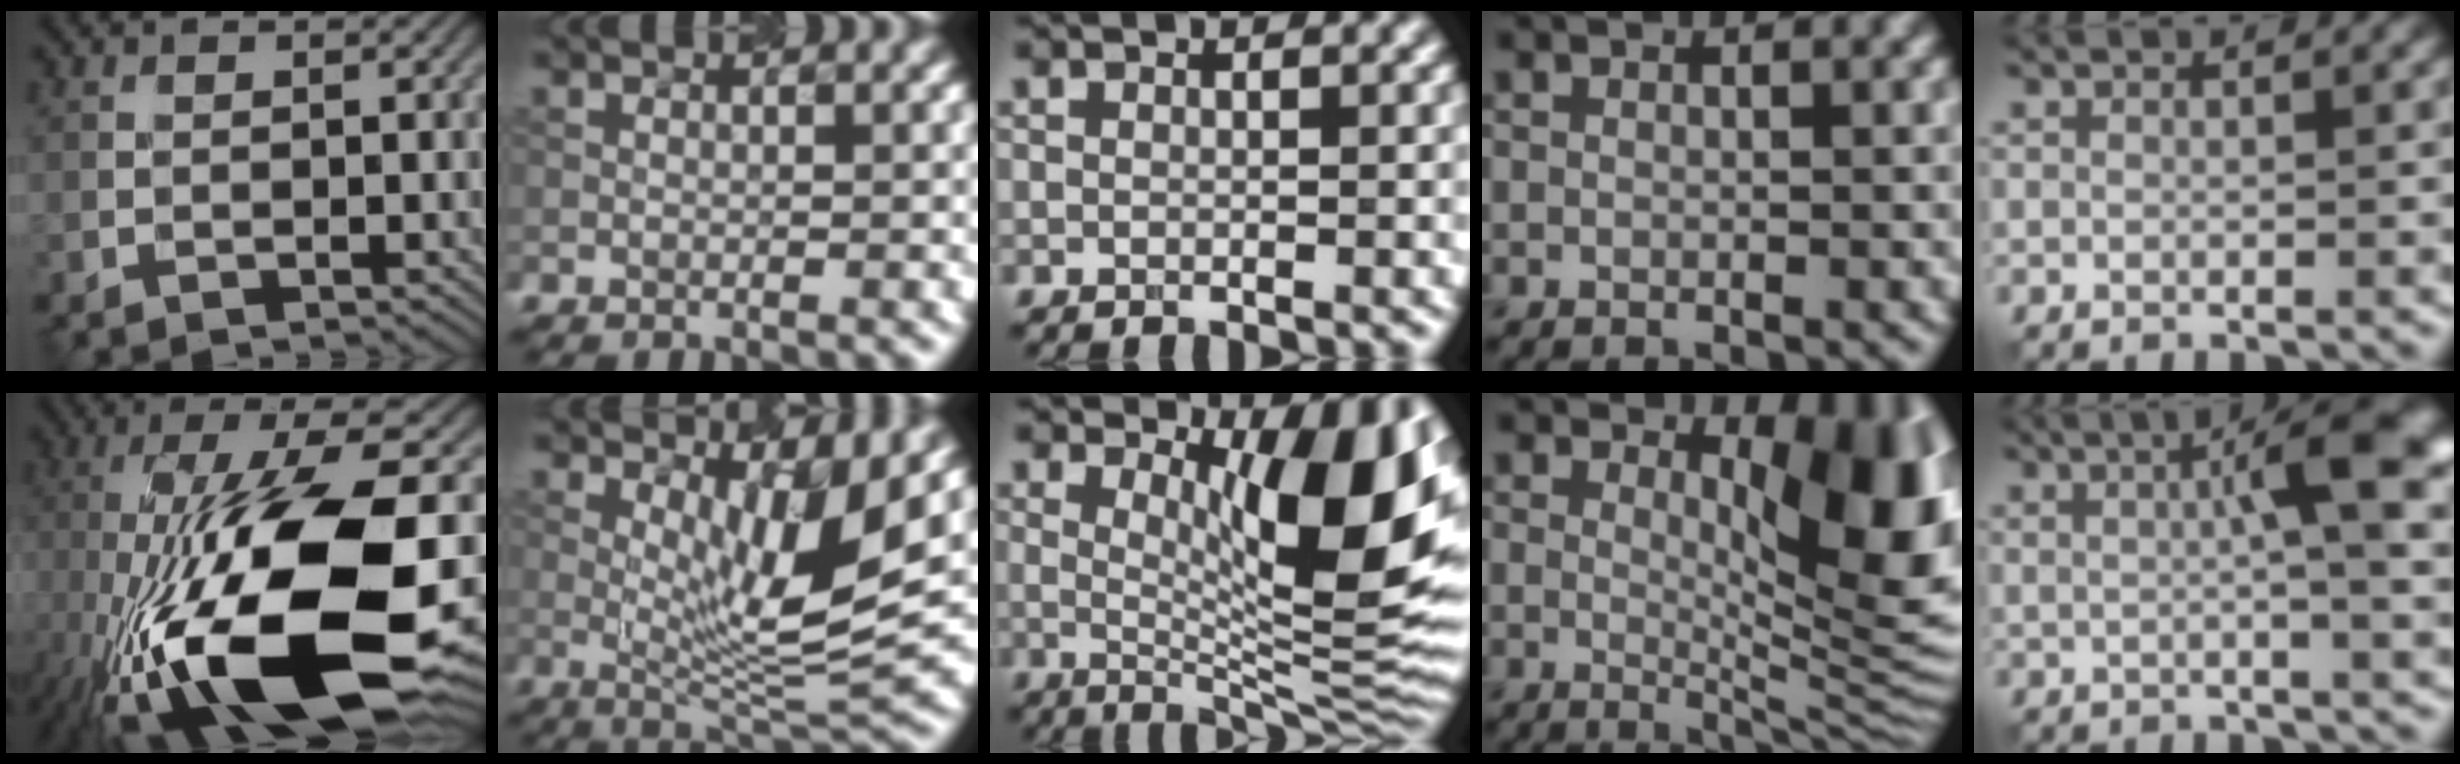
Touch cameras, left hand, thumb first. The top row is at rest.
{"thumb": {"total": 20.0, "force": [-6.6, 7.4, 17.3], "torque": [-0.325, -0.015, -0.110]}, "index": {"total": 6.9, "force": [2.0, 1.6, 6.4], "torque": [-0.108, -0.019, 0.051]}, "middle": {"total": 11.6, "force": [2.6, 3.3, 10.9], "torque": [-0.144, -0.009, 0.054]}, "ring": {"total": 10.5, "force": [2.6, 4.2, 9.3], "torque": [-0.108, -0.008, 0.041]}, "little": {"total": 7.9, "force": [1.7, 1.5, 7.6], "torque": [-0.096, 0.019, 0.022]}}